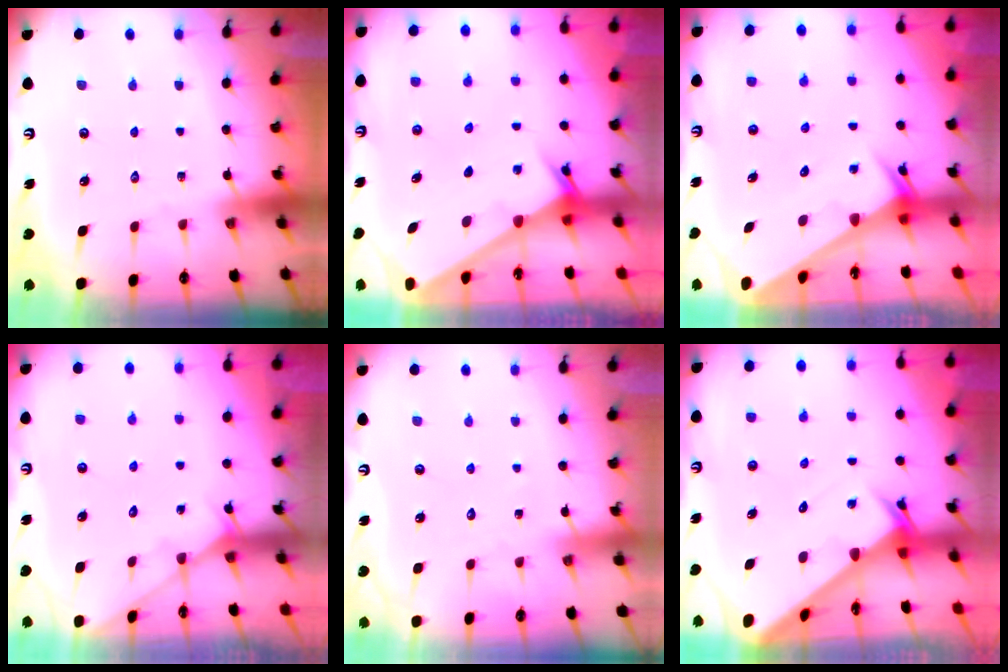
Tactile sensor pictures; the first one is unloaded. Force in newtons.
{"total": 2.4, "press": 2.4, "slide": 0.2}
{"total": 2.9, "press": 2.9, "slide": 0.0}
{"total": 4.0, "press": 3.9, "slide": 0.5}
{"total": 2.7, "press": 2.7, "slide": 0.2}
{"total": 3.0, "press": 3.0, "slide": 0.2}